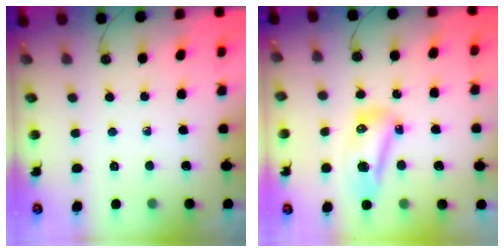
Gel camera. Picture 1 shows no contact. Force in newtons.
{"total": 8.7, "press": 8.6, "slide": 1.1}